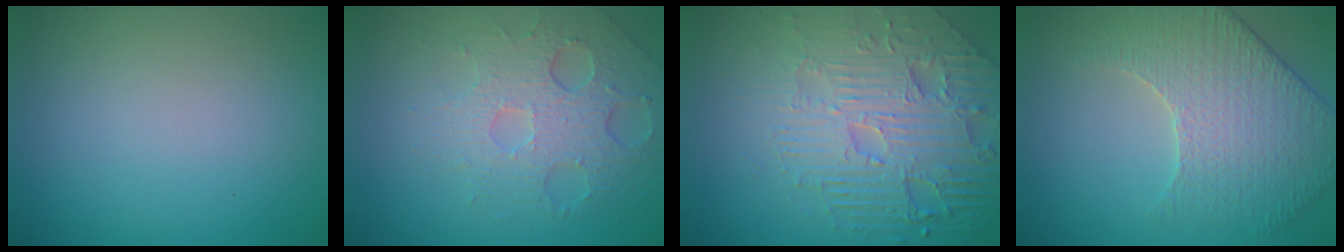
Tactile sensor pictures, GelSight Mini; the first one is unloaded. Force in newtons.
{"total": 4.7, "press": 4.0, "slide": 2.5}
{"total": 7.9, "press": 5.7, "slide": 5.4}
{"total": 4.6, "press": 4.6, "slide": 0.2}